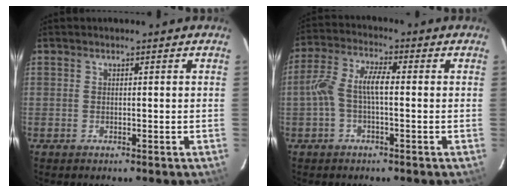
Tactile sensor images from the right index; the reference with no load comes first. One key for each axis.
{"total": 6.5, "fx": -0.9, "fy": 2.2, "fz": 6.1, "tx": -0.135, "ty": 0.019, "tz": -0.019}